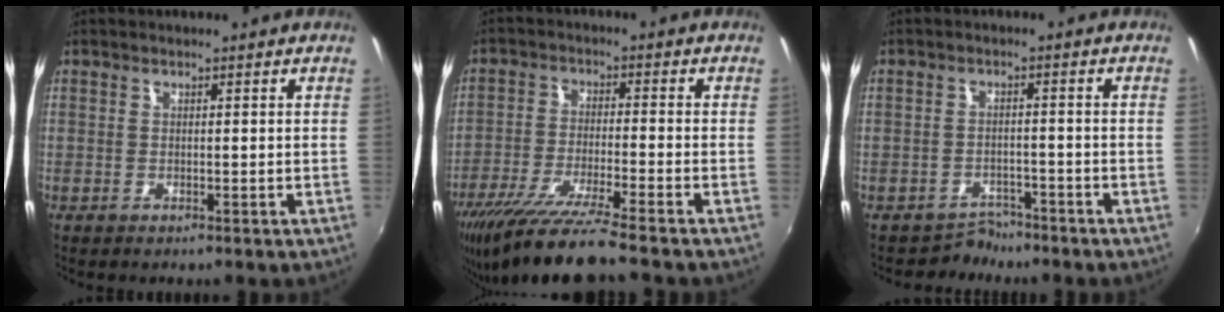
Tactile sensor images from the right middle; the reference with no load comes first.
{"total": 13.2, "force": [-11.0, -0.8, 7.4], "torque": [-0.159, -0.035, -0.195]}
{"total": 3.4, "force": [-2.9, 1.6, -0.7], "torque": [0.008, 0.008, -0.048]}